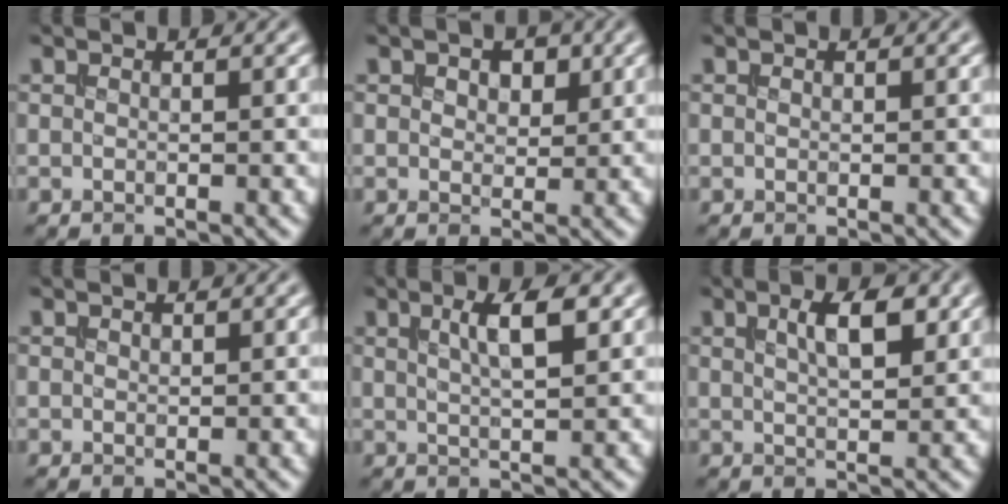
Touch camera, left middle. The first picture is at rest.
{"total": 2.6, "force": [1.2, 1.6, 1.6], "torque": [-0.024, 0.001, 0.015]}
{"total": 0.0}
{"total": 0.0}
{"total": 3.8, "force": [1.3, 1.1, 3.4], "torque": [-0.052, 0.005, 0.021]}
{"total": 3.7, "force": [1.4, 1.3, 3.1], "torque": [-0.057, 0.004, 0.026]}